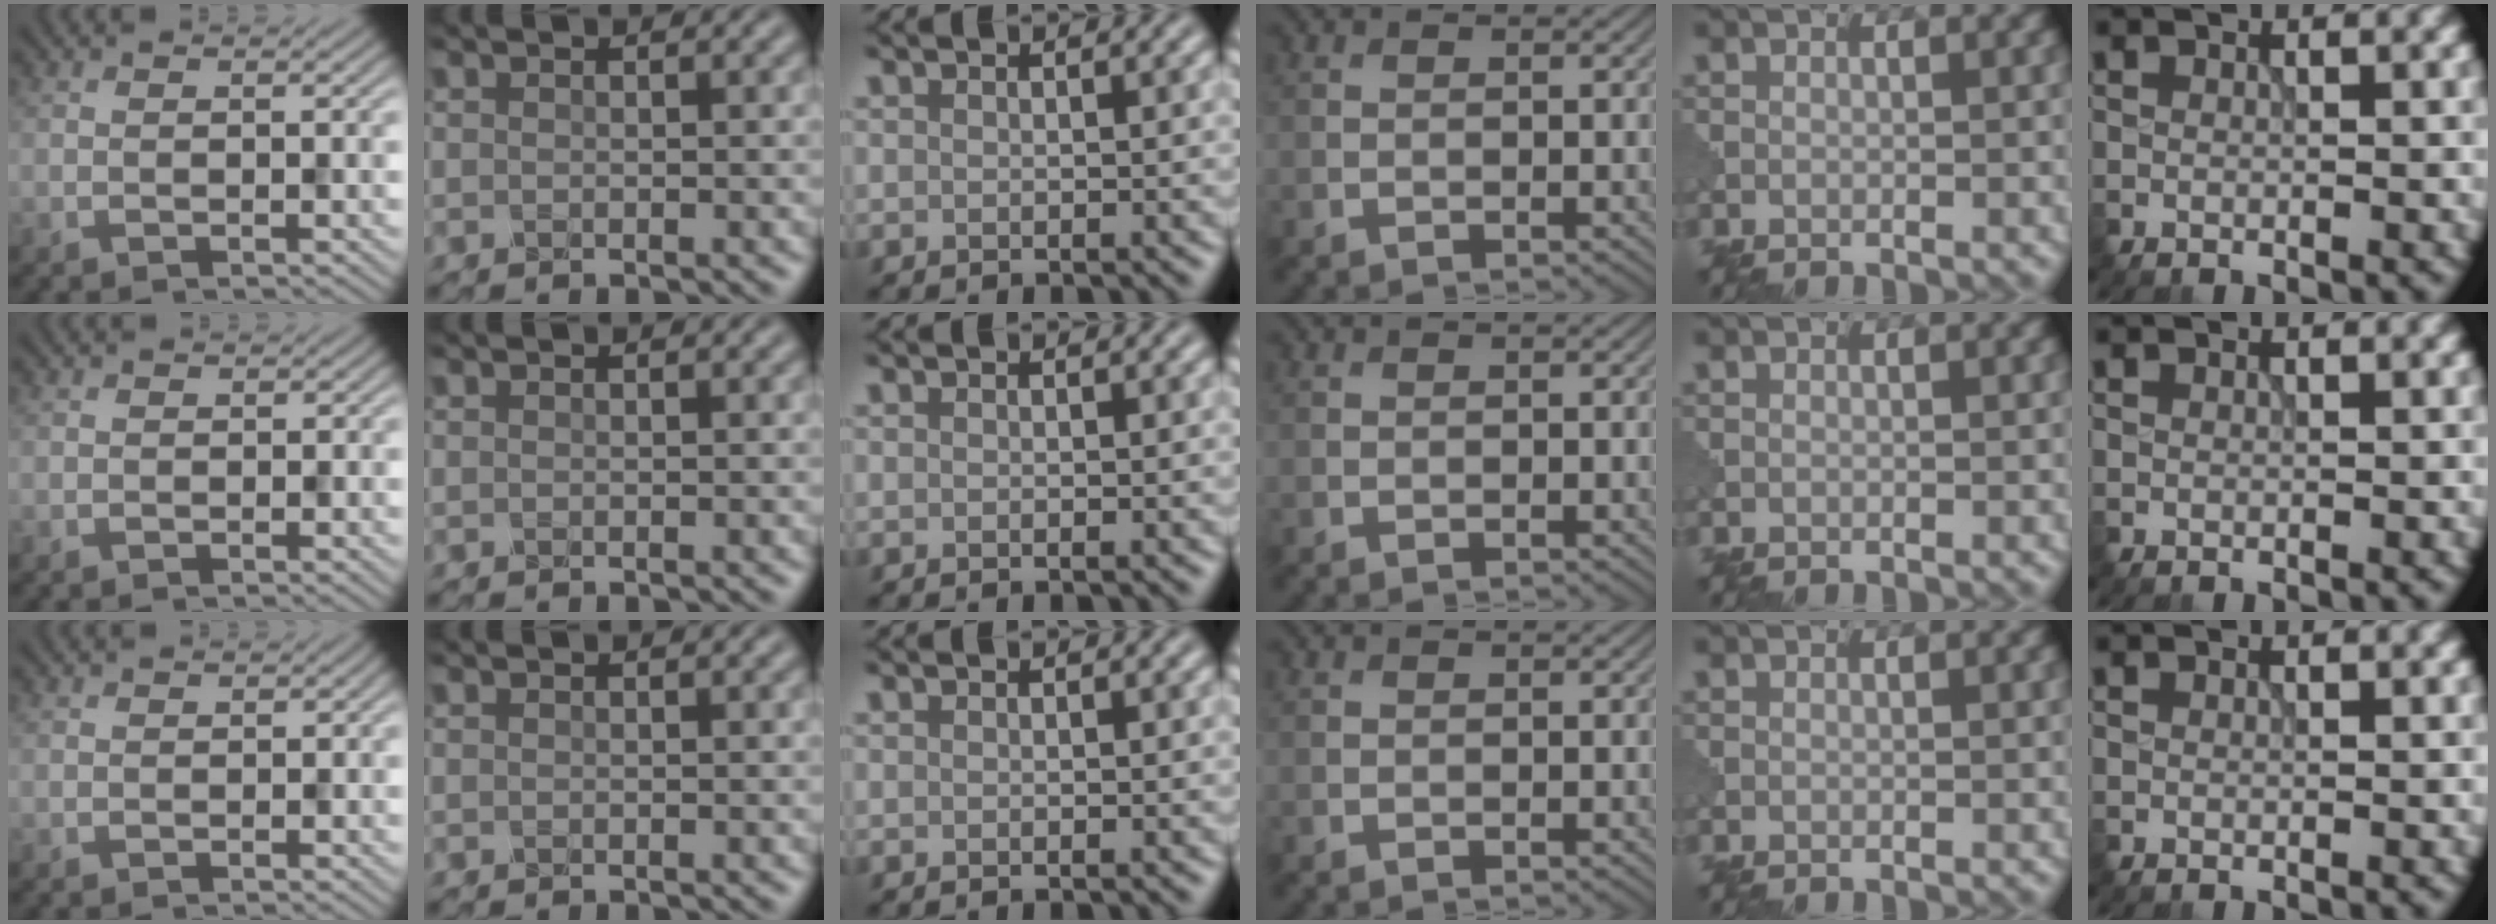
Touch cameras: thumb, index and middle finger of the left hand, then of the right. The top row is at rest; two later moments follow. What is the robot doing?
{"motion": "shake", "object": "medicine bottle"}